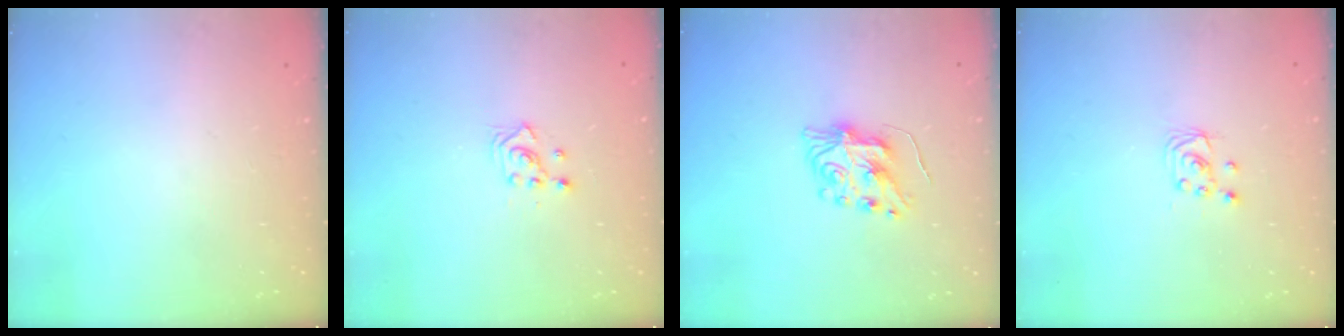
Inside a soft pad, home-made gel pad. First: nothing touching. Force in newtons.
{"total": 2.3, "press": 2.3, "slide": 0.3}
{"total": 8.2, "press": 8.2, "slide": 0.7}
{"total": 2.4, "press": 2.4, "slide": 0.2}